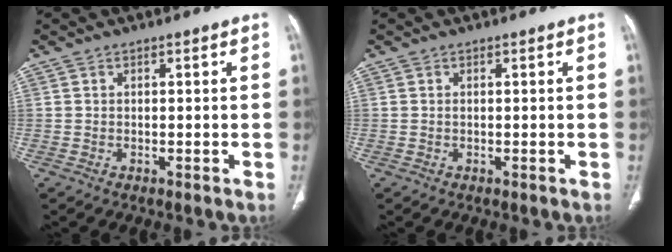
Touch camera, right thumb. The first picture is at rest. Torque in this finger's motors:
{"motor_torque": [0.48, 0.33, 0.48, -0.43, -0.02]}